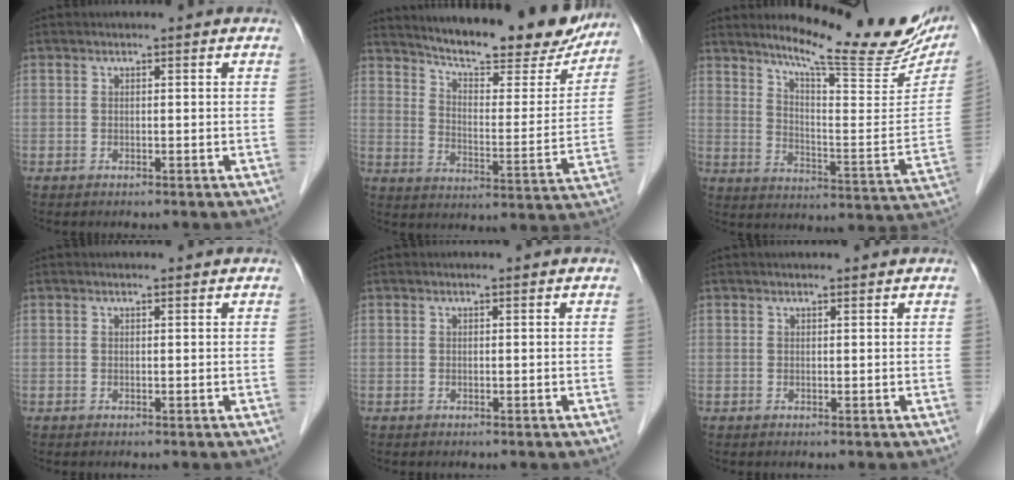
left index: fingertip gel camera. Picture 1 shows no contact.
{"total": 21.2, "force": [18.8, 4.2, 9.0], "torque": [-0.126, -0.031, 0.248]}
{"total": 20.2, "force": [16.8, 2.6, 11.0], "torque": [-0.158, -0.053, 0.222]}
{"total": 0.7, "force": [0.7, 0.0, 0.1], "torque": [-0.008, 0.001, 0.009]}
{"total": 0.0}
{"total": 2.5, "force": [2.3, 0.3, 0.8], "torque": [-0.012, 0.011, 0.029]}